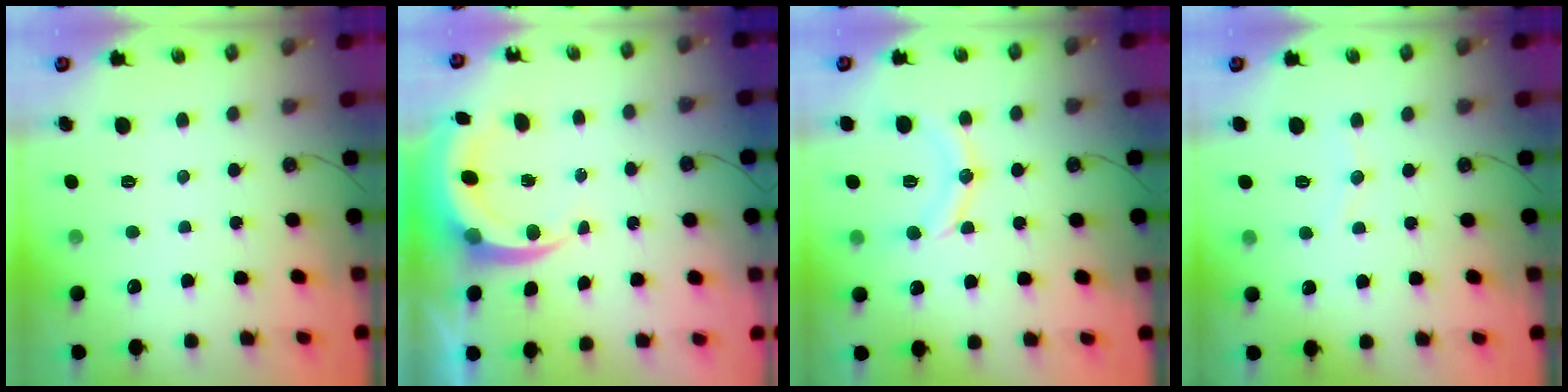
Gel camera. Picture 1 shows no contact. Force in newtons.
{"total": 8.3, "press": 7.9, "slide": 2.3}
{"total": 12.0, "press": 11.7, "slide": 2.6}
{"total": 4.3, "press": 4.2, "slide": 1.0}